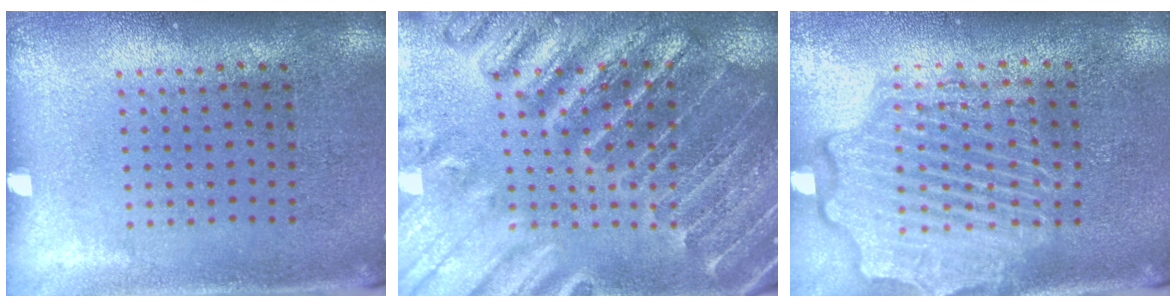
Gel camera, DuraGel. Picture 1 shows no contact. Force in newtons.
{"total": 3.0, "press": 2.9, "slide": 0.4}
{"total": 4.5, "press": 4.5, "slide": 0.6}